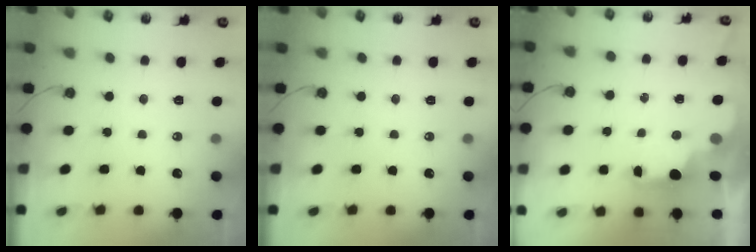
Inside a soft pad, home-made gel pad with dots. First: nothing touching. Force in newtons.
{"total": 0.0}
{"total": 2.5, "press": 2.3, "slide": 0.8}